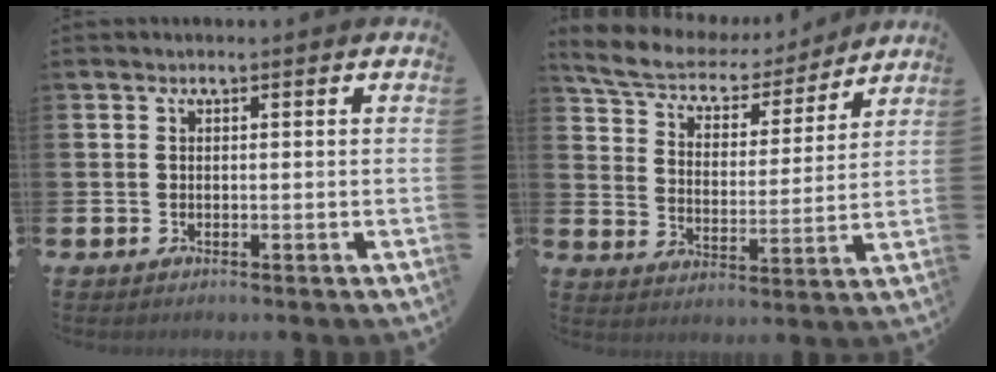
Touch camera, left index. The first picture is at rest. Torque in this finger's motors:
{"motor_torque": [1.09, -1.04, 0.39, 0.09]}